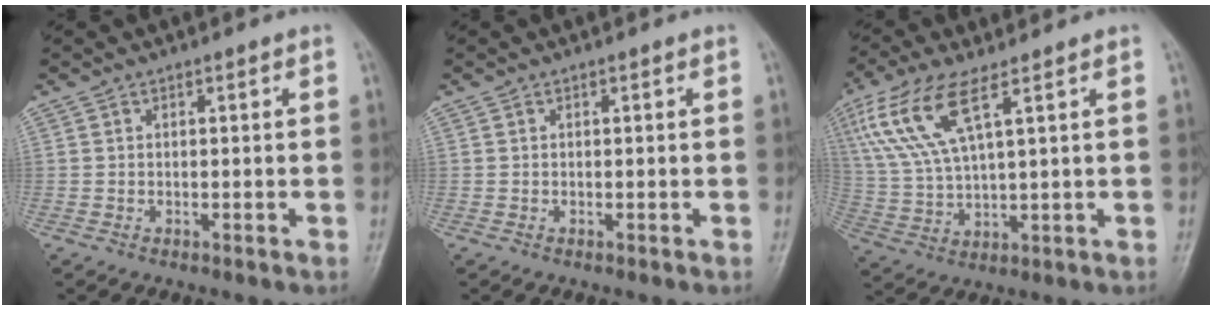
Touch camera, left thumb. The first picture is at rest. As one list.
[{"total": 0.0}, {"total": 12.7, "force": [6.1, 4.1, 10.4], "torque": [-0.237, -0.009, 0.126]}]